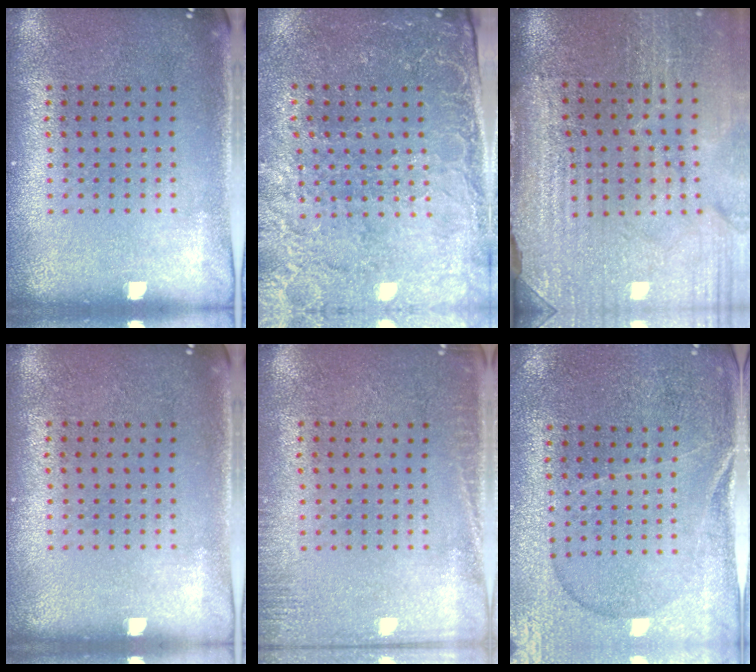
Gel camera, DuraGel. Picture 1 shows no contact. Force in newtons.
{"total": 2.9, "press": 2.8, "slide": 0.8}
{"total": 4.4, "press": 3.9, "slide": 2.2}
{"total": 0.0}
{"total": 1.9, "press": 1.9, "slide": 0.4}
{"total": 1.1, "press": 1.1, "slide": 0.4}